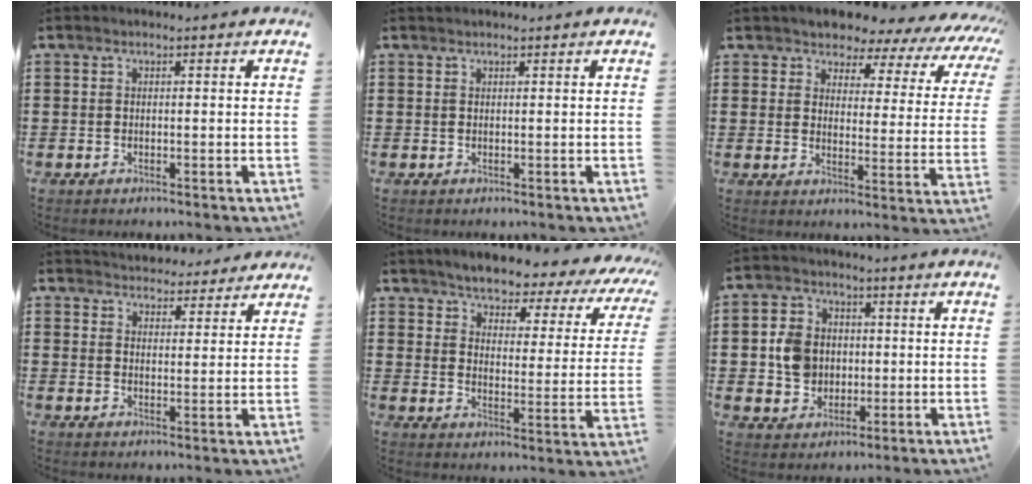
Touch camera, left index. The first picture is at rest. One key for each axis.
{"total": 0.5, "fx": 0.5, "fy": 0.2, "fz": 0.0, "tx": -0.001, "ty": 0.000, "tz": 0.010}
{"total": 4.2, "fx": 3.8, "fy": 1.6, "fz": 0.8, "tx": -0.036, "ty": -0.028, "tz": 0.059}
{"total": 3.8, "fx": 3.8, "fy": 0.7, "fz": -0.2, "tx": -0.004, "ty": -0.020, "tz": 0.067}
{"total": 3.9, "fx": 3.8, "fy": 0.5, "fz": 0.8, "tx": -0.041, "ty": -0.032, "tz": 0.058}
{"total": 6.5, "fx": 0.0, "fy": 5.9, "fz": 2.8, "tx": -0.069, "ty": 0.013, "tz": -0.002}